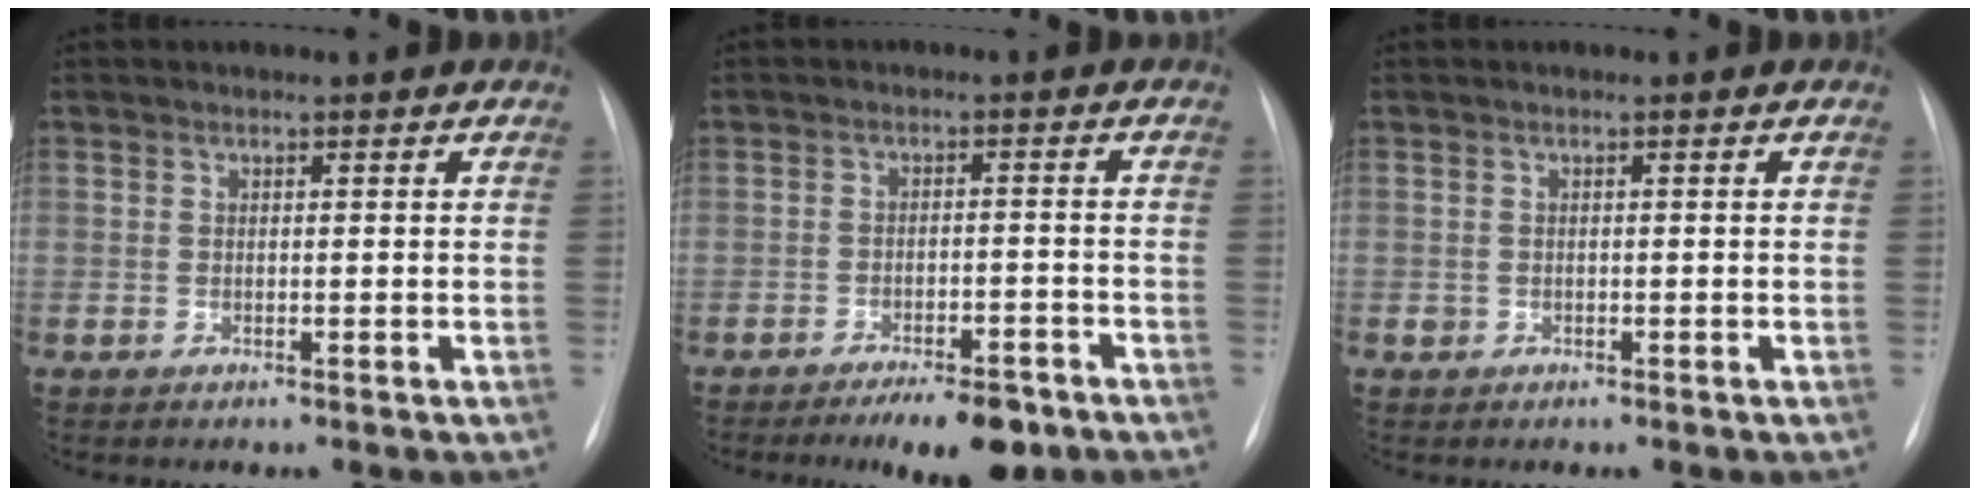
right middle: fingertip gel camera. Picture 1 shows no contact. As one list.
[{"total": 7.4, "force": [-5.5, 2.4, 4.4], "torque": [-0.058, -0.004, -0.080]}, {"total": 0.6, "force": [-0.2, 0.6, 0.1], "torque": [0.000, 0.003, -0.003]}]